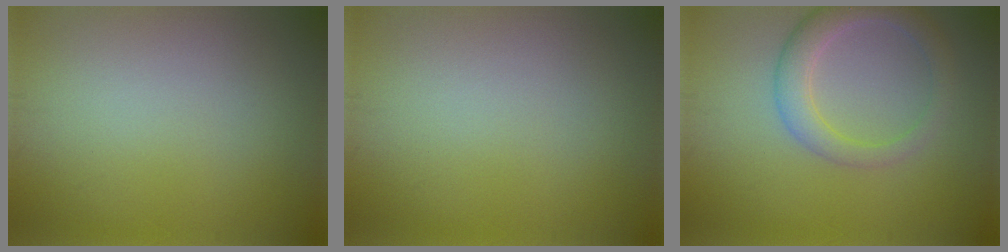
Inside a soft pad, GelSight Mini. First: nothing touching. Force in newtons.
{"total": 0.0}
{"total": 3.6, "press": 3.5, "slide": 0.2}